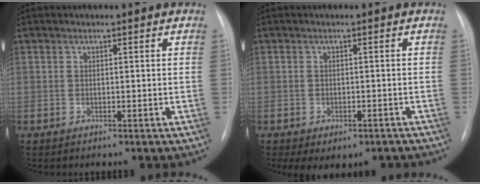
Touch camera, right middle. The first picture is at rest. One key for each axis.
{"total": 5.4, "fx": -3.7, "fy": 3.1, "fz": 2.3, "tx": -0.022, "ty": 0.009, "tz": -0.043}